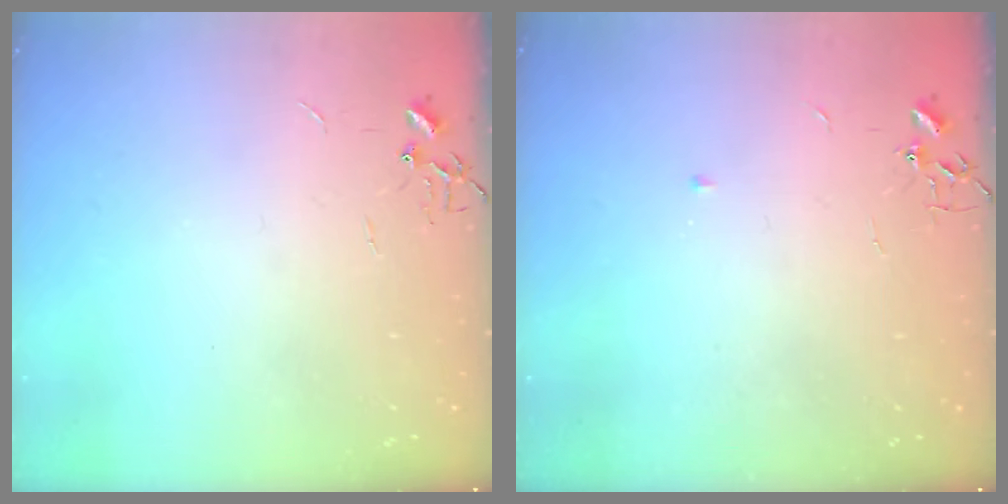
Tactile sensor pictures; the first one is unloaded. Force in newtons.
{"total": 4.2, "press": 4.2, "slide": 0.6}